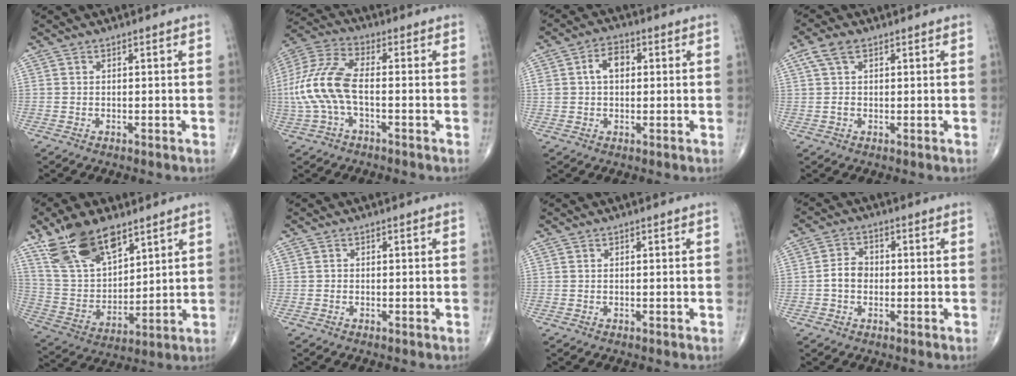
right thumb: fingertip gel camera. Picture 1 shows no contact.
{"total": 12.7, "force": [-1.8, 5.9, 11.1], "torque": [-0.263, 0.030, -0.039]}
{"total": 5.7, "force": [1.0, 3.8, 4.1], "torque": [-0.064, 0.016, 0.015]}
{"total": 4.0, "force": [1.6, 2.5, 2.8], "torque": [-0.056, 0.009, 0.032]}
{"total": 17.2, "force": [11.1, 8.1, 10.4], "torque": [-0.165, -0.041, 0.222]}
{"total": 0.0}
{"total": 0.0}
{"total": 4.2, "force": [-0.7, 3.3, 2.5], "torque": [-0.037, 0.015, -0.019]}